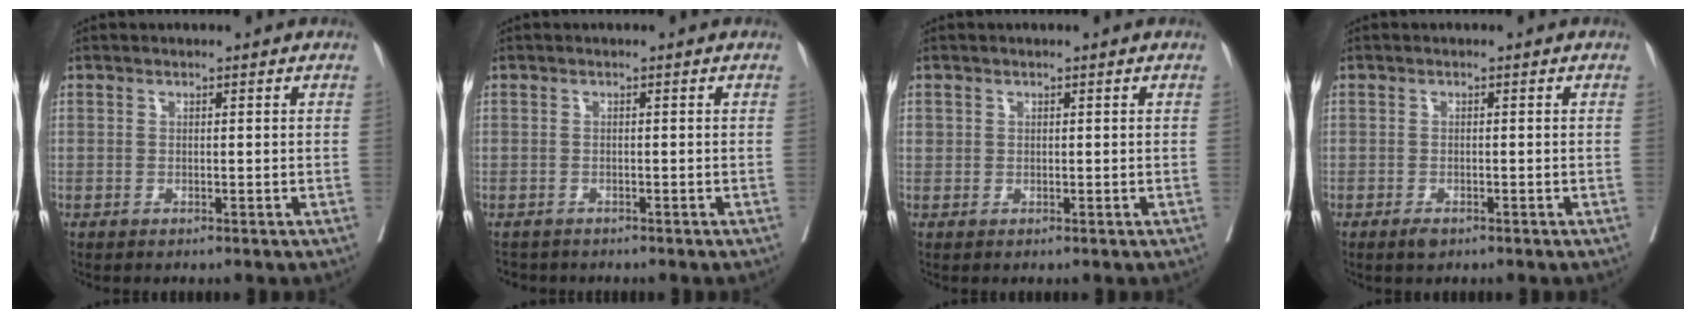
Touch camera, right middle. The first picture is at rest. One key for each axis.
{"total": 2.6, "fx": -2.3, "fy": 1.1, "fz": 0.1, "tx": -0.009, "ty": -0.005, "tz": -0.037}
{"total": 0.9, "fx": 0.3, "fy": 0.8, "fz": 0.2, "tx": 0.008, "ty": 0.004, "tz": 0.003}
{"total": 1.3, "fx": -0.8, "fy": 0.5, "fz": 0.8, "tx": -0.011, "ty": -0.001, "tz": -0.011}